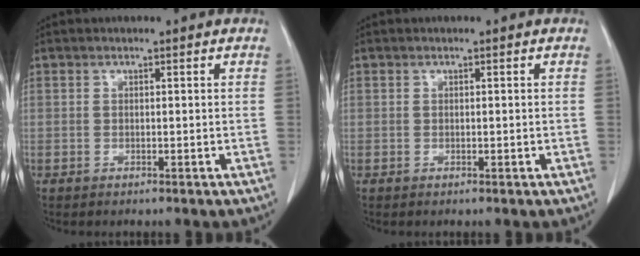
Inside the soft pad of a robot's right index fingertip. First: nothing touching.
{"total": 0.0}